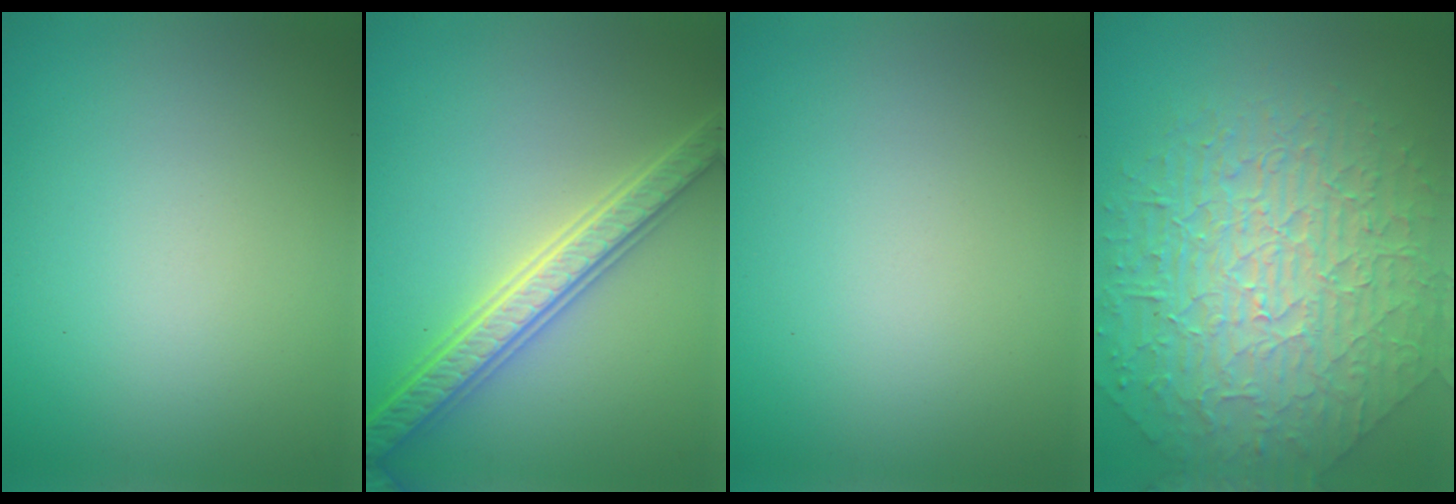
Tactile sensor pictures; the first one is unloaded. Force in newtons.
{"total": 5.5, "press": 5.4, "slide": 1.1}
{"total": 0.0}
{"total": 8.8, "press": 6.6, "slide": 5.8}